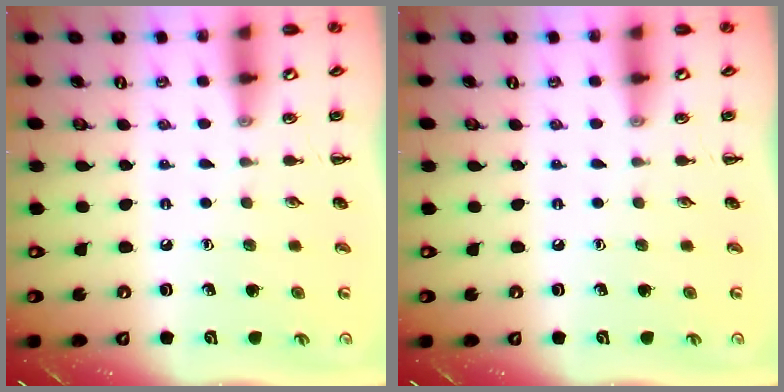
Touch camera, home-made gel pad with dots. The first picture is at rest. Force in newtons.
{"total": 0.0}